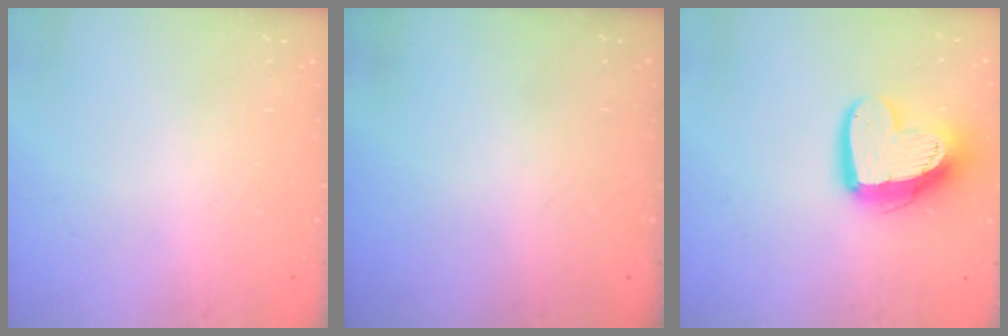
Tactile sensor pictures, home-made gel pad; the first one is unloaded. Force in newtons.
{"total": 0.0}
{"total": 15.6, "press": 15.5, "slide": 1.6}